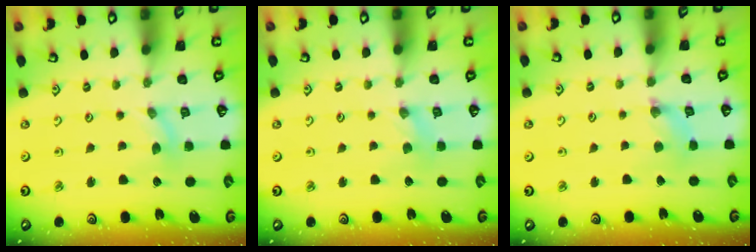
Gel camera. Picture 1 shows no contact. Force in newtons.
{"total": 0.0}
{"total": 1.0, "press": 1.0, "slide": 0.3}